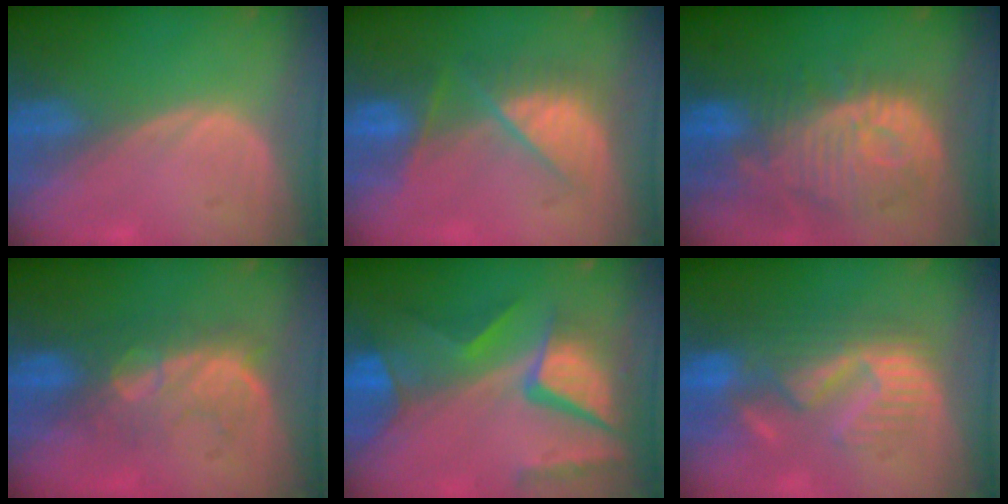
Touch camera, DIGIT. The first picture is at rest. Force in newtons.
{"total": 7.3, "press": 7.3, "slide": 0.6}
{"total": 12.6, "press": 11.2, "slide": 5.7}
{"total": 8.1, "press": 7.9, "slide": 1.7}
{"total": 11.6, "press": 9.7, "slide": 6.5}
{"total": 10.9, "press": 9.8, "slide": 4.9}